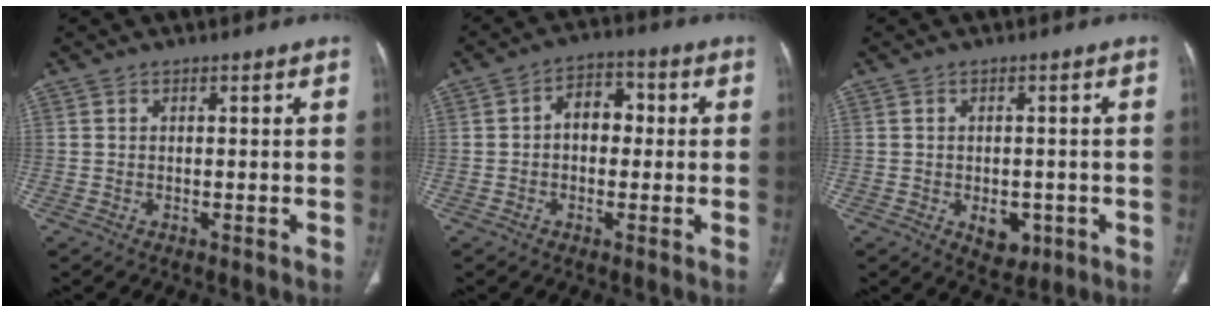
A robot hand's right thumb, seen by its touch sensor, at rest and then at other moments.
{"total": 6.3, "force": [0.1, 4.4, 4.4], "torque": [-0.047, 0.022, -0.008]}
{"total": 5.0, "force": [-1.6, 3.3, 3.4], "torque": [-0.028, 0.002, -0.010]}